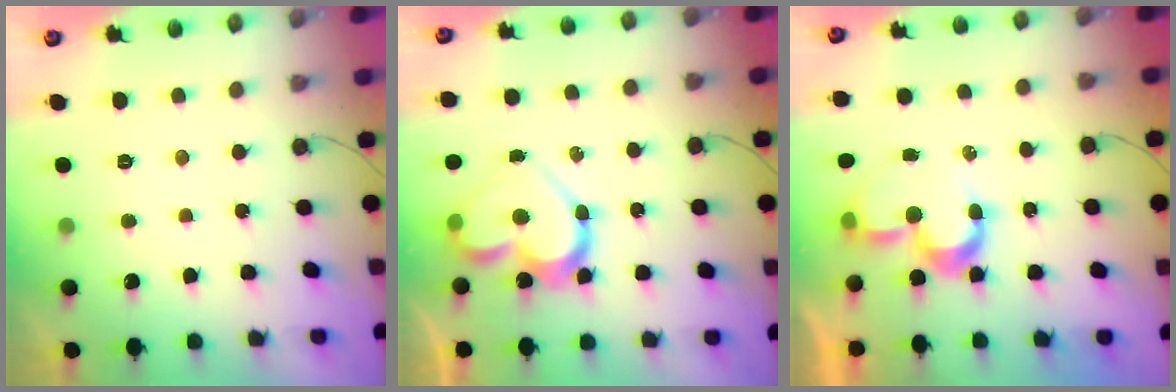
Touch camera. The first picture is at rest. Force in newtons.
{"total": 14.8, "press": 14.7, "slide": 1.3}
{"total": 9.2, "press": 9.2, "slide": 0.3}